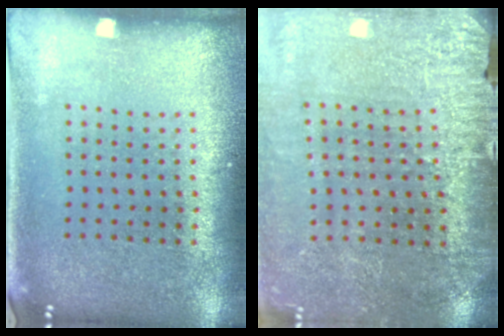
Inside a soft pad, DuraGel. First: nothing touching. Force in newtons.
{"total": 2.9, "press": 2.9, "slide": 0.2}